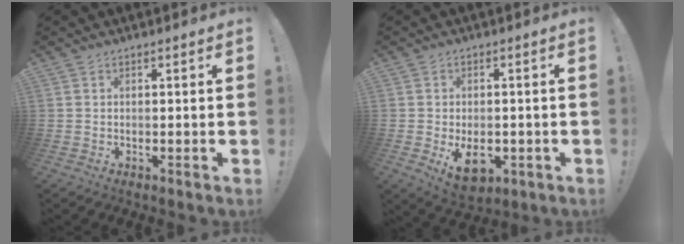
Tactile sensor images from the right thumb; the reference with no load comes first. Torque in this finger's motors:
{"motor_torque": [0.07, 0.29, -0.11, 0.18, 0.07]}